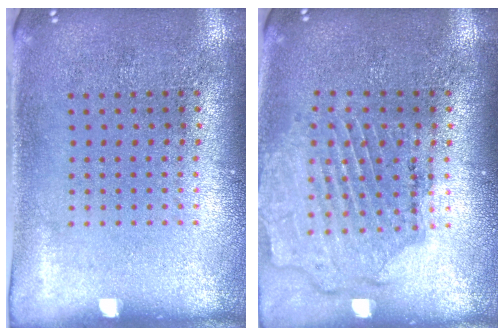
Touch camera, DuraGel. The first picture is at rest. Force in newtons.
{"total": 1.6, "press": 1.5, "slide": 0.3}